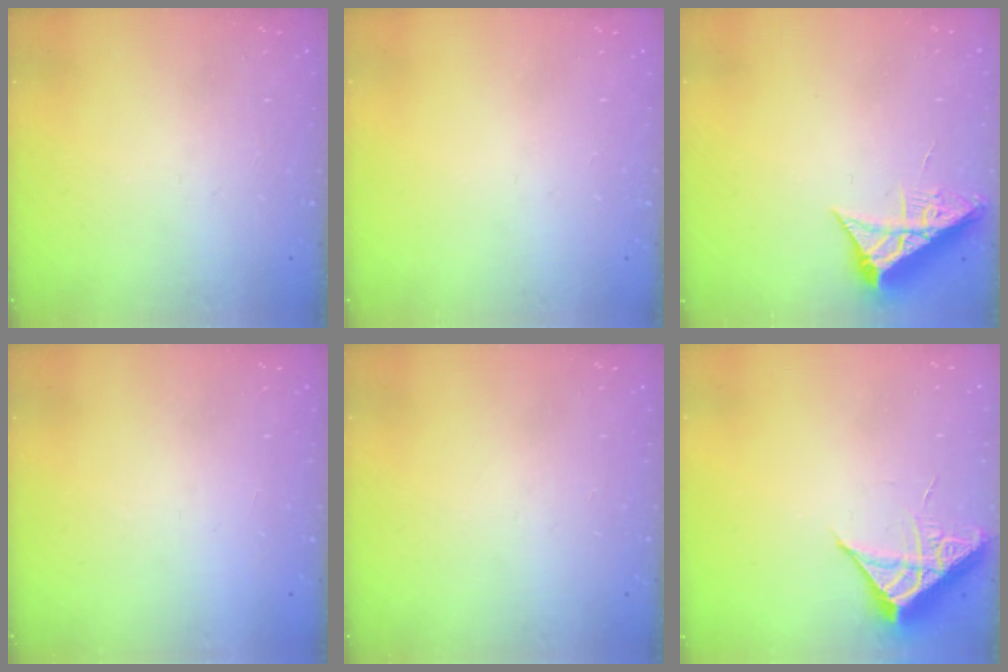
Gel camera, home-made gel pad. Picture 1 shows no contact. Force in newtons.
{"total": 0.0}
{"total": 7.7, "press": 7.7, "slide": 0.4}
{"total": 1.5, "press": 1.5, "slide": 0.1}
{"total": 0.0}
{"total": 6.4, "press": 6.4, "slide": 0.4}